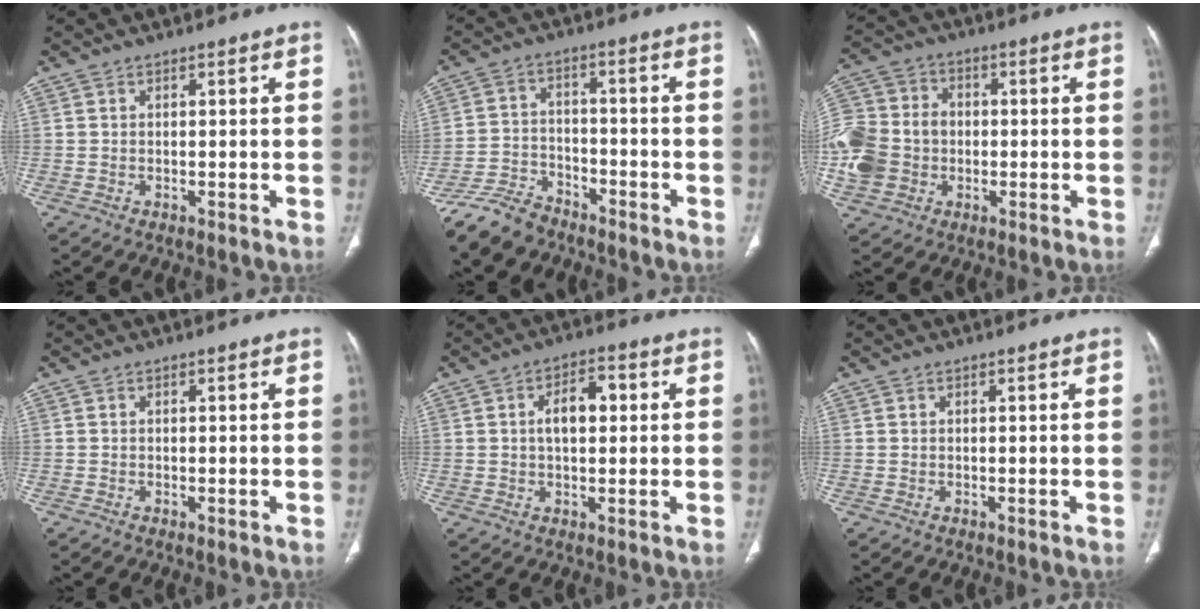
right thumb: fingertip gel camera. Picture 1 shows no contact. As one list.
[{"total": 9.0, "force": [-7.5, 4.2, 2.3], "torque": [-0.048, 0.035, -0.145]}, {"total": 15.4, "force": [-2.1, 13.0, 8.1], "torque": [-0.173, 0.027, -0.039]}, {"total": 0.0}, {"total": 6.6, "force": [1.0, 3.6, 5.5], "torque": [-0.081, 0.015, 0.011]}, {"total": 0.0}]